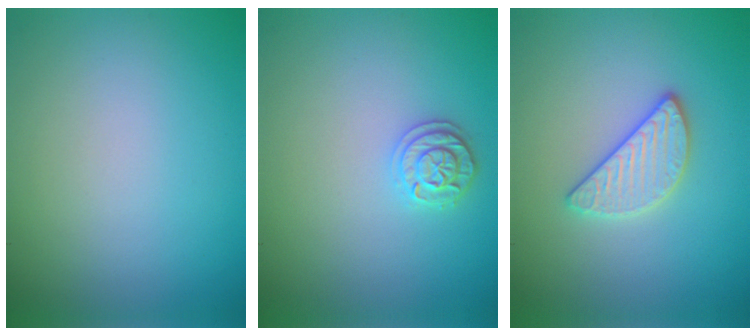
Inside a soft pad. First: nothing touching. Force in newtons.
{"total": 1.9, "press": 1.9, "slide": 0.3}
{"total": 3.0, "press": 2.8, "slide": 1.1}